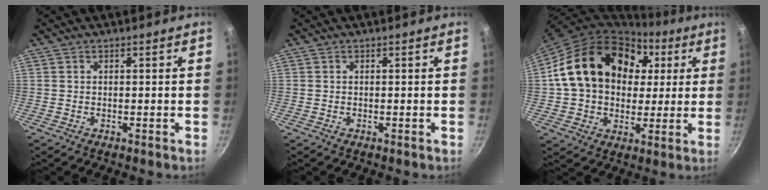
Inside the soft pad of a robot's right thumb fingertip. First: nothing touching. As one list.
[{"total": 0.0}, {"total": 23.2, "force": [5.3, 17.6, 14.2], "torque": [-0.225, 0.025, 0.086]}]